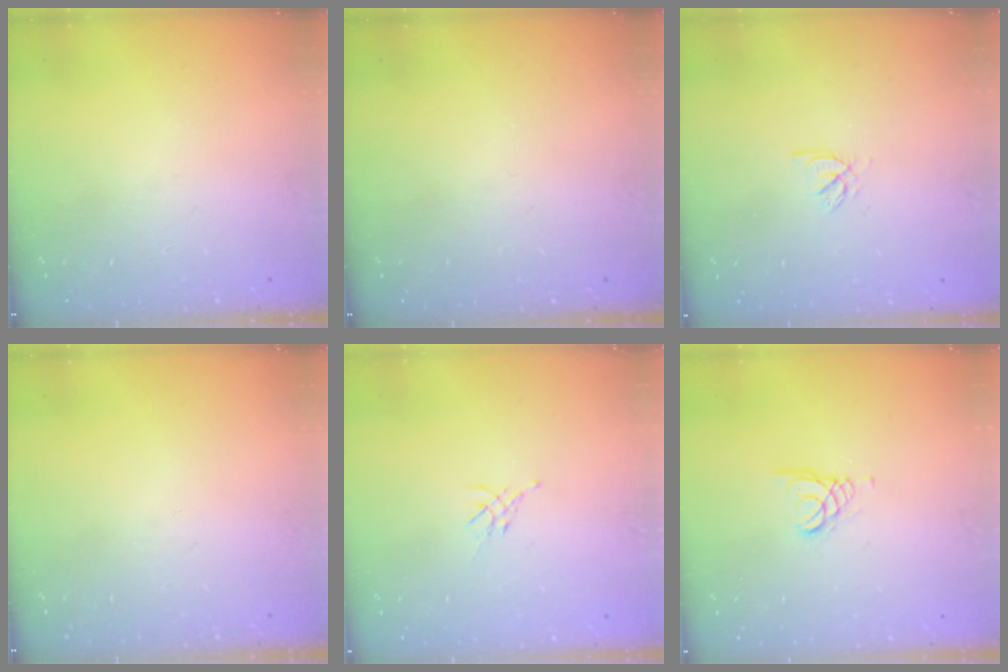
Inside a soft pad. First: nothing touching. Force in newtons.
{"total": 0.0}
{"total": 2.3, "press": 2.2, "slide": 0.3}
{"total": 0.0}
{"total": 1.5, "press": 1.4, "slide": 0.6}
{"total": 1.5, "press": 1.5, "slide": 0.1}